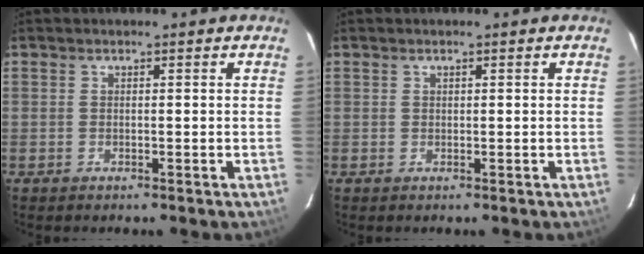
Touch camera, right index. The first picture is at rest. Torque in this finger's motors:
{"motor_torque": [0.14, 0.21, 0.00, 0.00]}